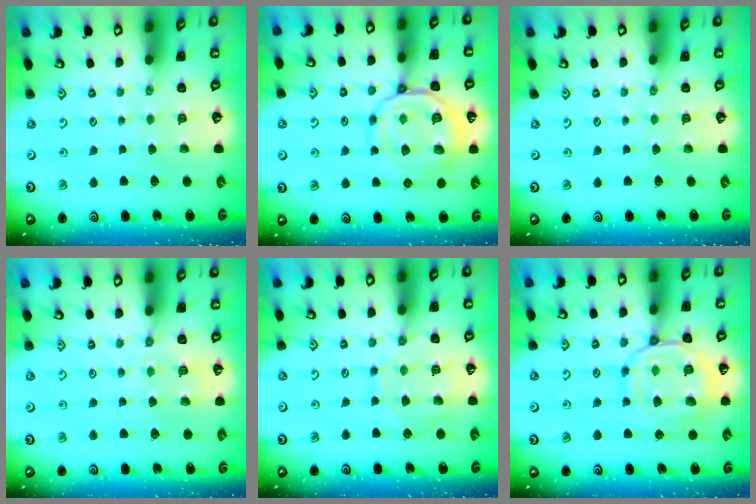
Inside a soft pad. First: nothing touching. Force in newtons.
{"total": 13.8, "press": 13.8, "slide": 1.5}
{"total": 0.0}
{"total": 6.1, "press": 6.1, "slide": 0.9}
{"total": 11.3, "press": 11.2, "slide": 0.9}
{"total": 14.7, "press": 14.6, "slide": 1.4}